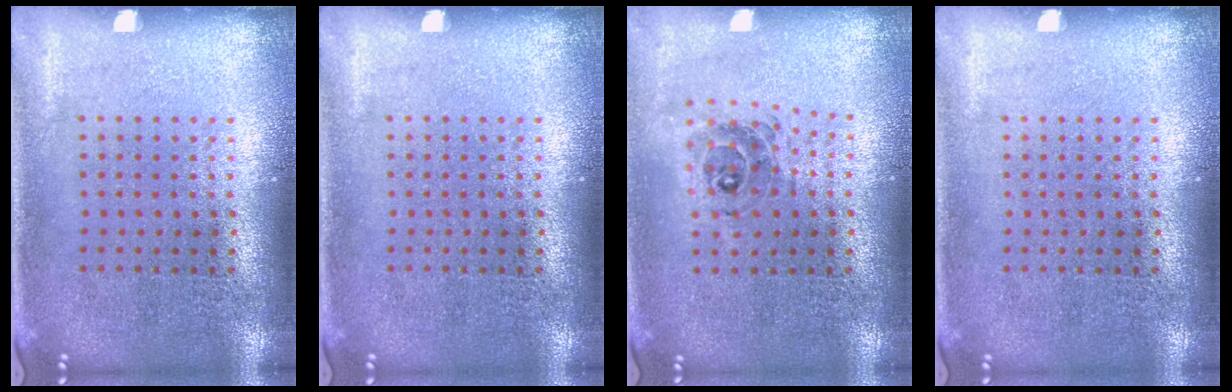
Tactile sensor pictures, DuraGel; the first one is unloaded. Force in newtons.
{"total": 0.0}
{"total": 0.5, "press": 0.5, "slide": 0.0}
{"total": 0.0}